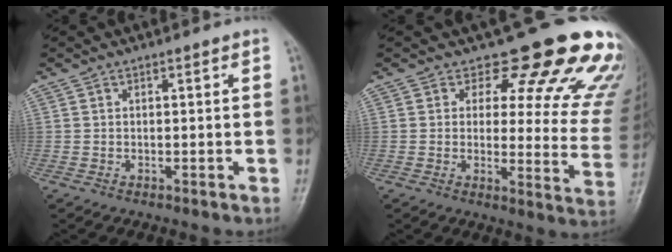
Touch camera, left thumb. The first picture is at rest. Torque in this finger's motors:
{"motor_torque": [0.71, 0.71, 0.07, -0.50, 0.07]}